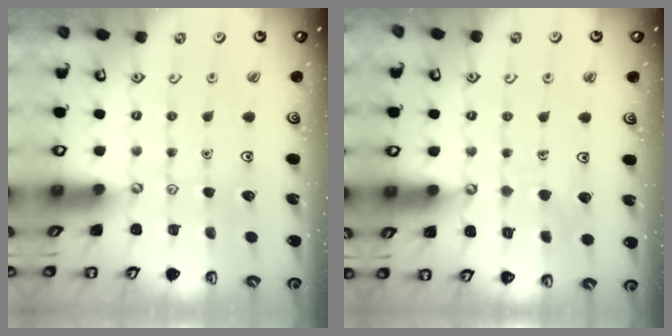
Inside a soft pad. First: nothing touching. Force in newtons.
{"total": 5.1, "press": 5.1, "slide": 0.3}